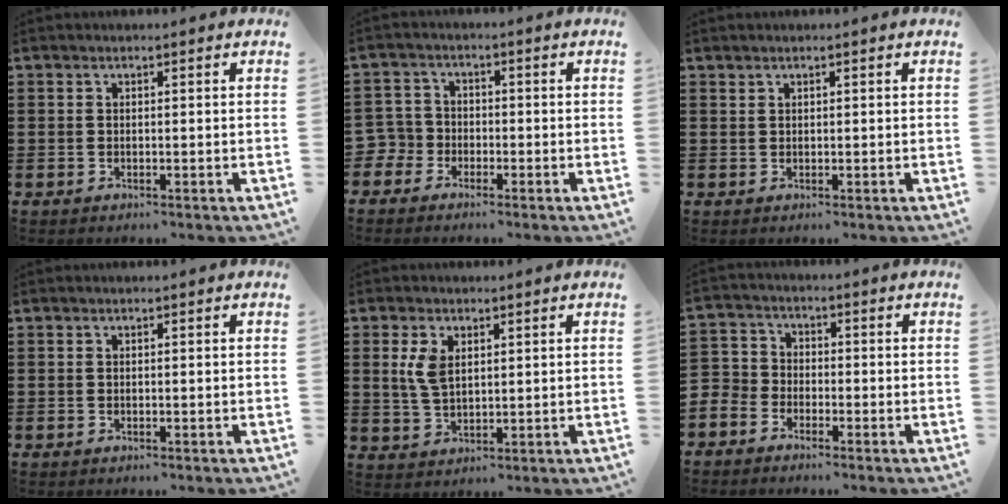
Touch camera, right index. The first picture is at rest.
{"total": 3.6, "force": [-2.2, 2.8, 0.3], "torque": [-0.043, -0.003, -0.056]}
{"total": 0.7, "force": [0.6, 0.4, 0.0], "torque": [-0.002, 0.002, 0.011]}
{"total": 0.0}
{"total": 4.5, "force": [1.5, 2.5, 3.4], "torque": [-0.082, 0.006, 0.024]}
{"total": 3.5, "force": [-2.8, 2.0, -0.2], "torque": [-0.025, 0.001, -0.069]}